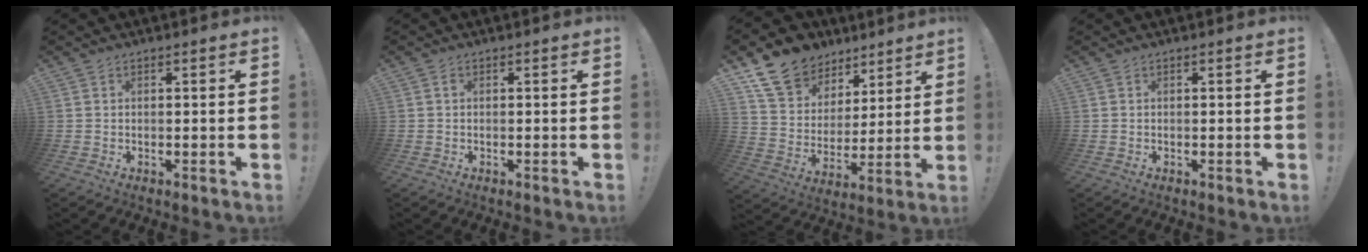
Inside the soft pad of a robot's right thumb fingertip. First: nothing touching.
{"total": 0.7, "force": [0.1, 0.5, 0.4], "torque": [-0.006, 0.002, 0.000]}
{"total": 15.2, "force": [10.2, 10.2, 4.6], "torque": [-0.081, -0.062, 0.197]}
{"total": 0.0}